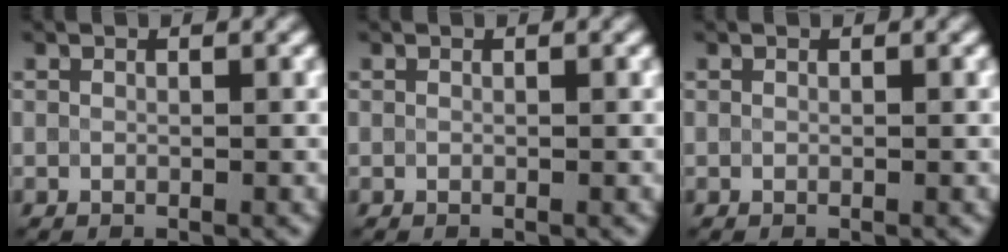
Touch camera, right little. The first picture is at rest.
{"total": 0.0}
{"total": 0.0}